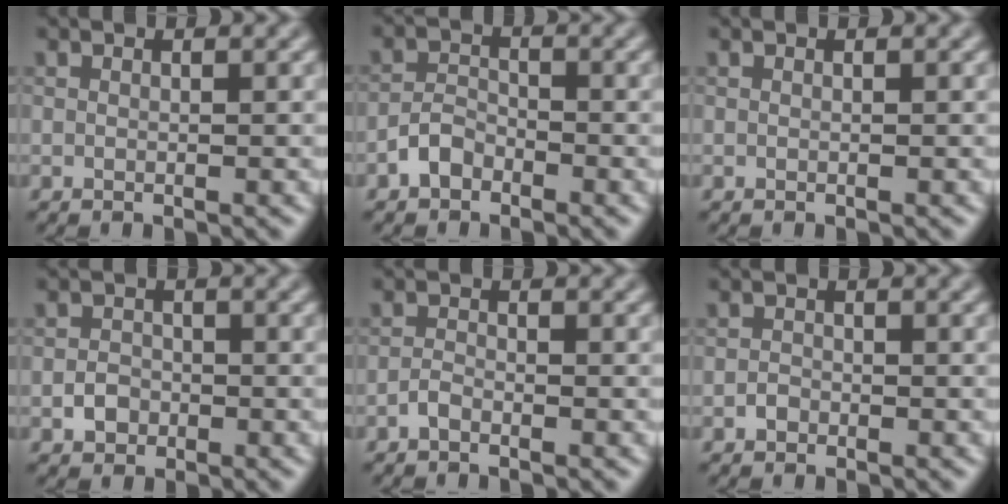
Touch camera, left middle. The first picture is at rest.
{"total": 2.1, "force": [-1.4, 1.2, 0.9], "torque": [-0.012, 0.009, -0.031]}
{"total": 0.0}
{"total": 1.6, "force": [-0.7, 1.4, 0.6], "torque": [-0.005, 0.001, -0.015]}
{"total": 1.0, "force": [-0.7, 0.4, 0.5], "torque": [-0.010, 0.002, -0.018]}
{"total": 0.8, "force": [-0.5, 0.6, 0.2], "torque": [-0.003, 0.000, -0.010]}